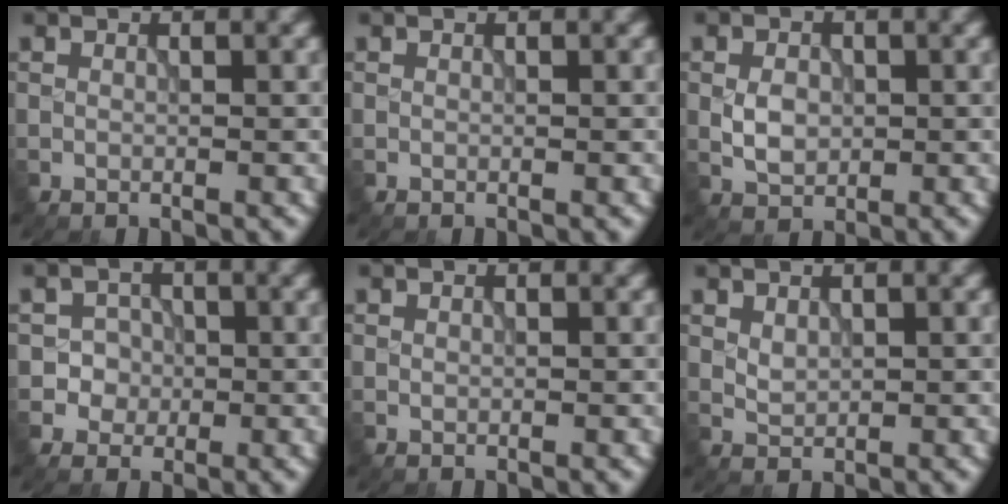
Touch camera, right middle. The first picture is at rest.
{"total": 0.0}
{"total": 2.6, "force": [-0.2, 2.0, 1.8], "torque": [-0.033, -0.002, -0.004]}
{"total": 2.7, "force": [-0.6, 2.6, 0.3], "torque": [0.016, 0.011, -0.024]}
{"total": 0.0}
{"total": 1.2, "force": [0.5, 0.8, 0.7], "torque": [-0.018, -0.002, 0.016]}